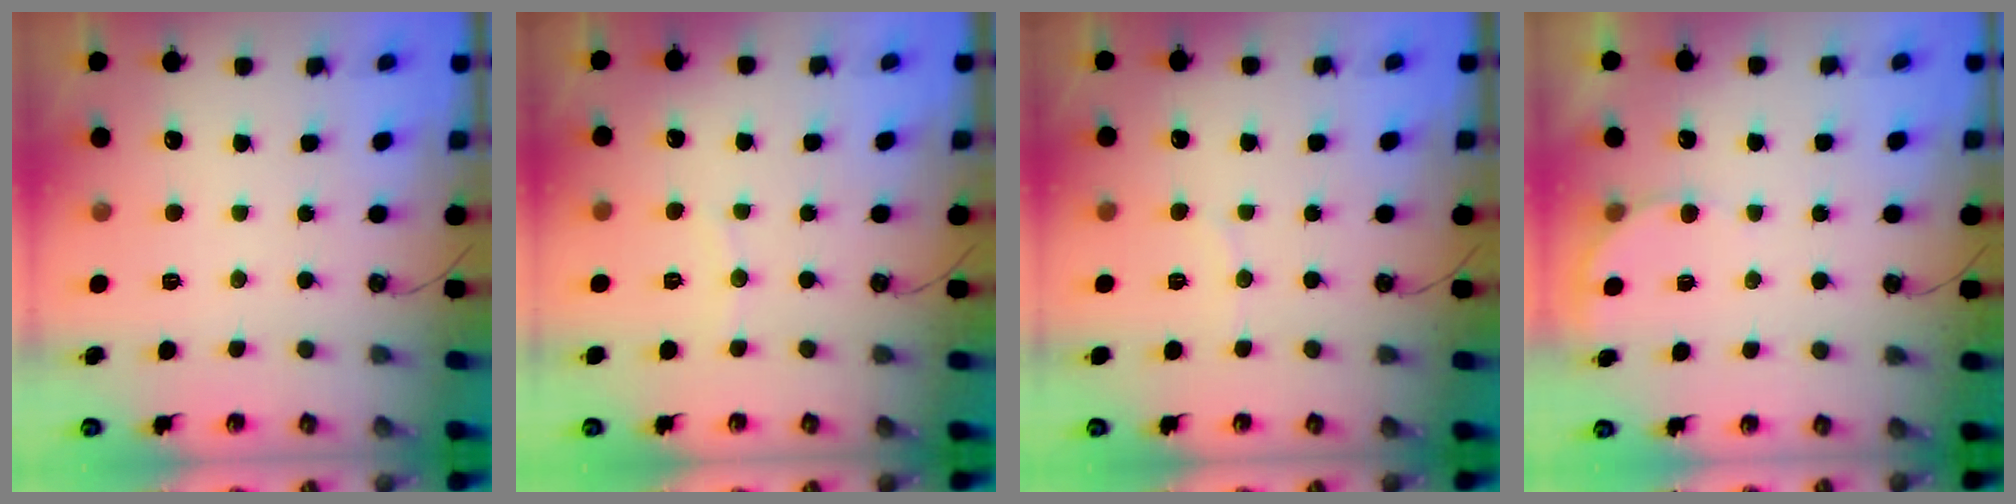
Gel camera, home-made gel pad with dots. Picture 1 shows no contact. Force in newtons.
{"total": 2.6, "press": 2.6, "slide": 0.3}
{"total": 1.8, "press": 1.8, "slide": 0.2}
{"total": 3.7, "press": 3.6, "slide": 0.2}